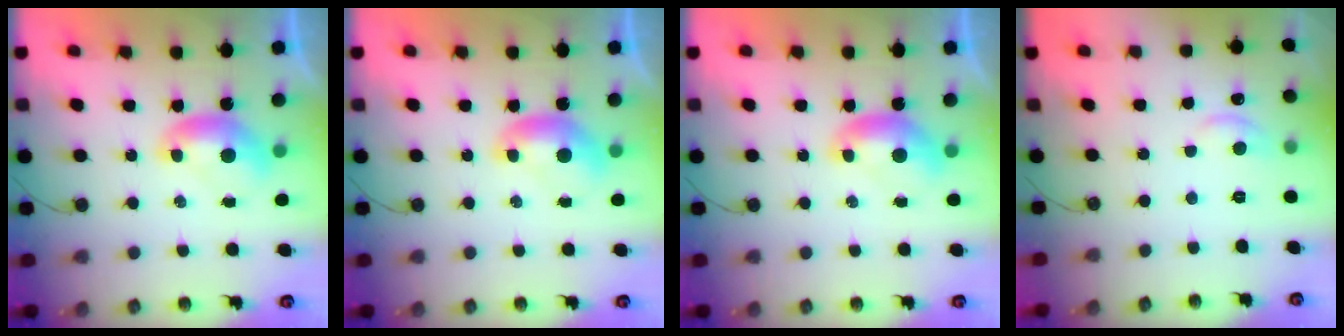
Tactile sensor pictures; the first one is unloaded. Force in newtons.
{"total": 0.0}
{"total": 0.0}
{"total": 1.6, "press": 1.2, "slide": 1.1}